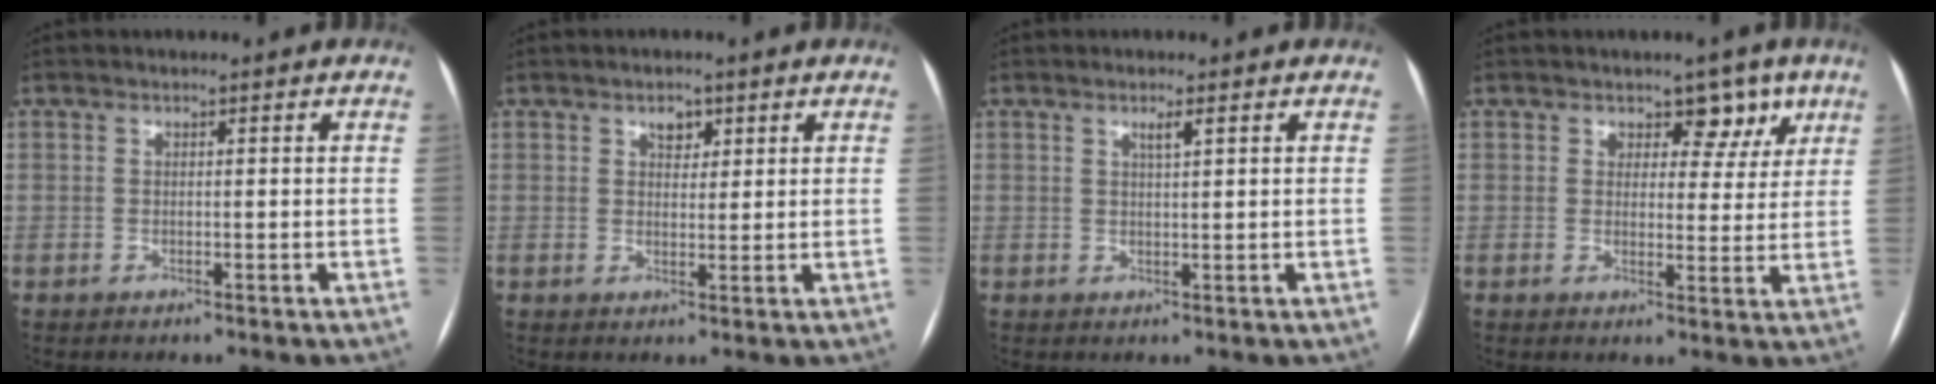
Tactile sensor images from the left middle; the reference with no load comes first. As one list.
[{"total": 2.2, "force": [1.3, 1.4, 1.2], "torque": [-0.018, 0.002, 0.020]}, {"total": 1.4, "force": [0.8, -0.1, 1.2], "torque": [-0.025, 0.000, 0.014]}, {"total": 5.0, "force": [3.1, 3.3, 2.2], "torque": [-0.006, 0.003, 0.037]}]